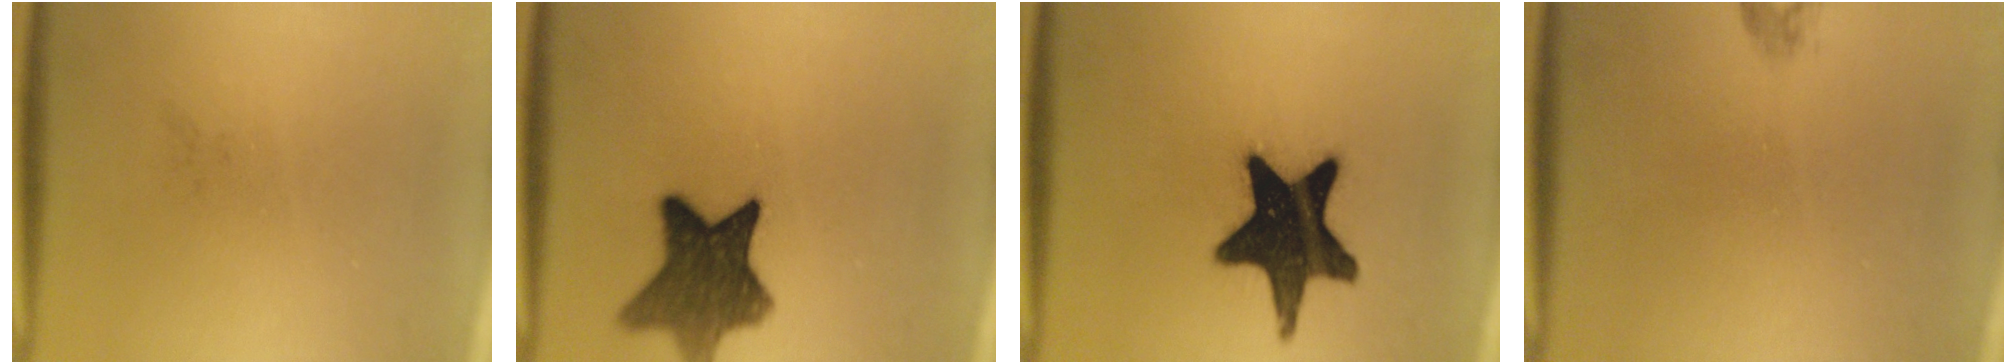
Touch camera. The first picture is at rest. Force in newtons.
{"total": 10.5}
{"total": 18.6}
{"total": 0.8}